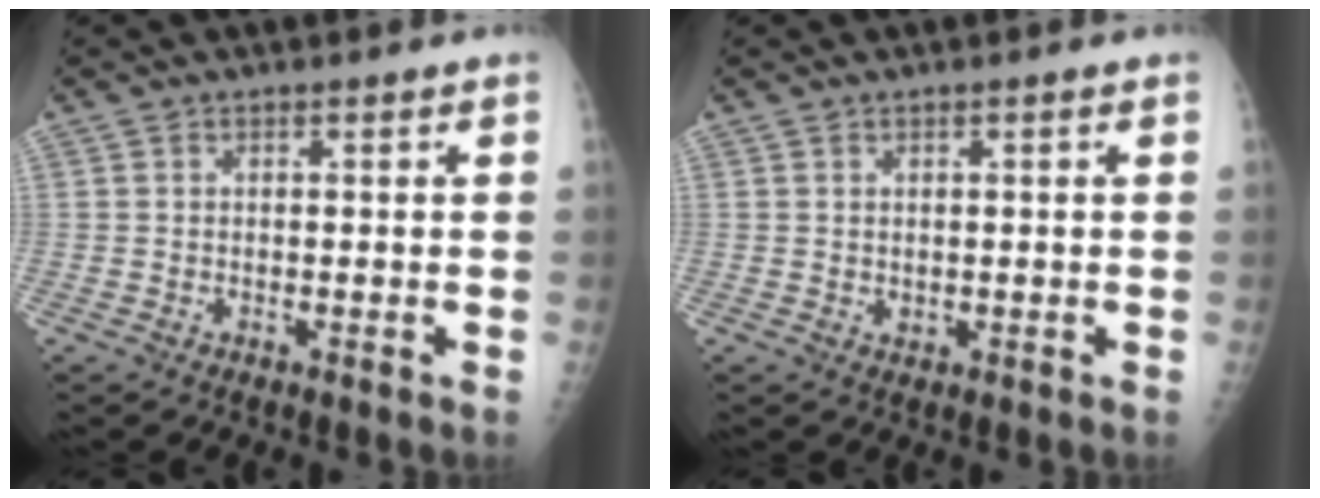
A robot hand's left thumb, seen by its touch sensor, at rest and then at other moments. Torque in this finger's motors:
{"motor_torque": [-0.67, 0.16, 0.13, -0.05, 0.01]}